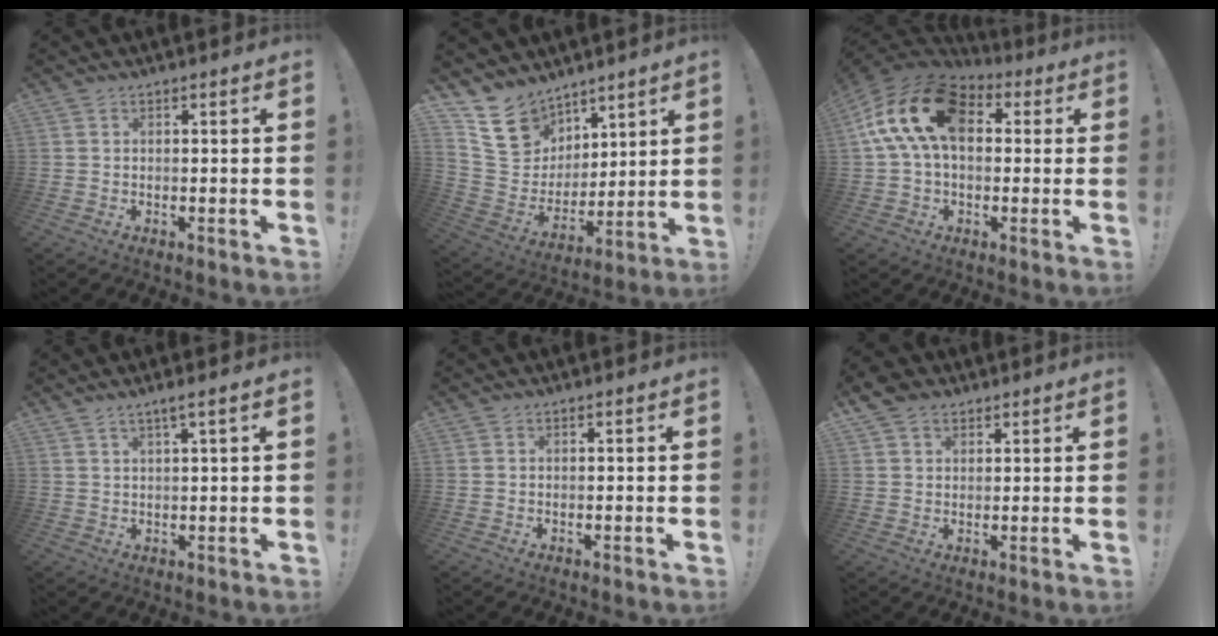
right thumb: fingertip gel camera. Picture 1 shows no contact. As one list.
[{"total": 15.2, "force": [10.1, 10.8, 3.7], "torque": [-0.061, -0.063, 0.202]}, {"total": 19.1, "force": [4.6, 11.7, 14.4], "torque": [-0.263, 0.009, 0.084]}, {"total": 3.1, "force": [1.9, 0.1, 2.5], "torque": [-0.049, -0.005, 0.032]}, {"total": 0.0}, {"total": 5.5, "force": [3.5, 3.7, 2.1], "torque": [-0.027, -0.013, 0.066]}]